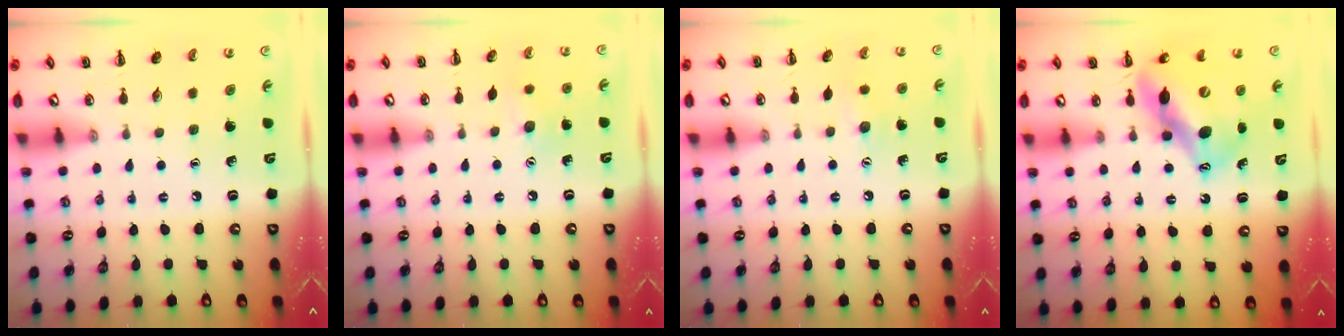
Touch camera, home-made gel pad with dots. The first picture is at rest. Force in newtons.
{"total": 7.0, "press": 6.9, "slide": 1.5}
{"total": 6.7, "press": 6.5, "slide": 1.4}
{"total": 14.5, "press": 14.0, "slide": 3.7}